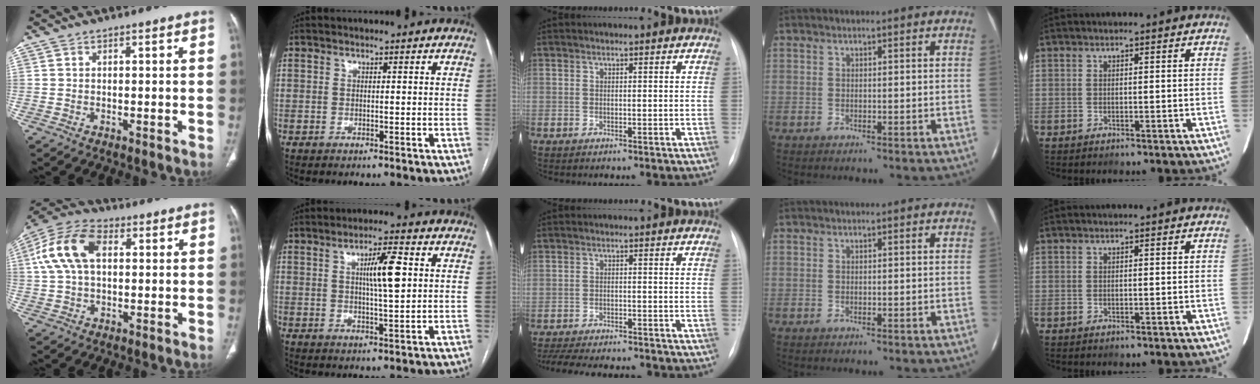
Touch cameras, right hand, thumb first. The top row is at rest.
{"thumb": {"total": 12.8, "force": [2.7, 7.8, 9.7], "torque": [-0.201, 0.028, 0.045]}, "index": {"total": 6.9, "force": [1.6, 0.8, 6.7], "torque": [-0.113, 0.006, 0.027]}, "middle": {"total": 14.3, "force": [-12.9, 2.8, 5.4], "torque": [-0.114, -0.010, -0.178]}}